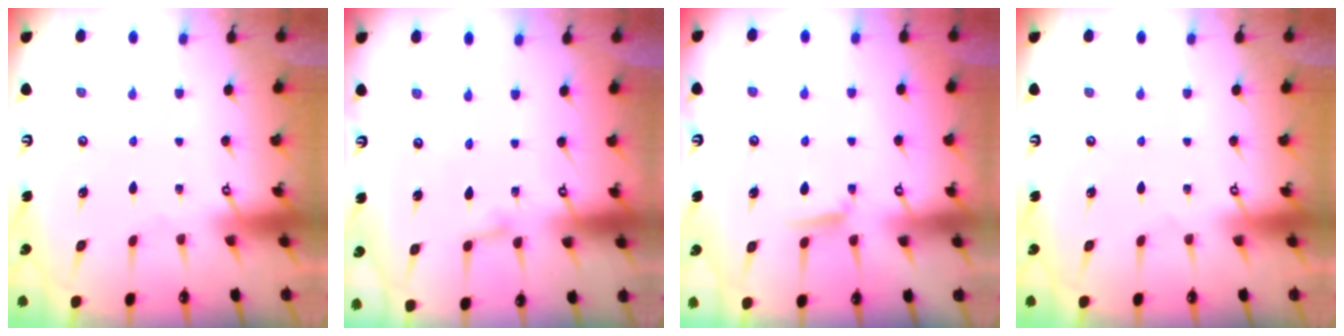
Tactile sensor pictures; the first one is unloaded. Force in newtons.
{"total": 1.7, "press": 1.7, "slide": 0.2}
{"total": 4.6, "press": 4.5, "slide": 0.6}
{"total": 0.0}